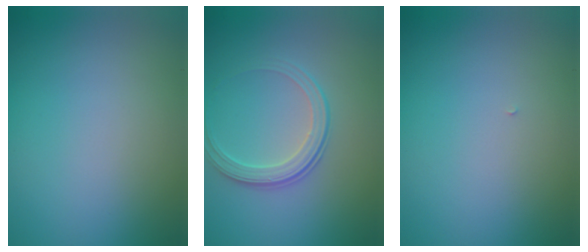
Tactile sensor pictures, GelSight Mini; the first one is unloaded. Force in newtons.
{"total": 2.5, "press": 1.9, "slide": 1.7}
{"total": 0.0}